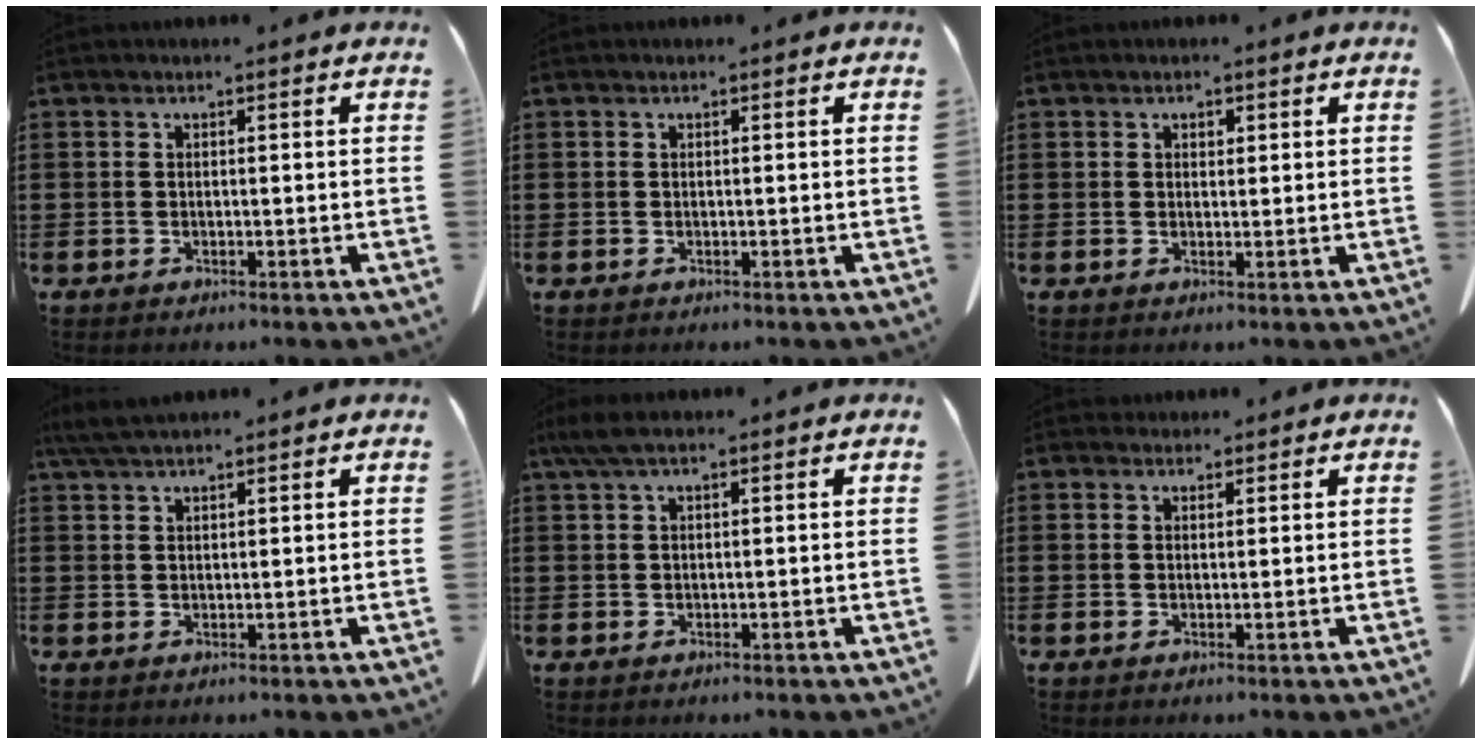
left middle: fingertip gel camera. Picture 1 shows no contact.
{"total": 0.0}
{"total": 1.1, "force": [0.8, 0.7, 0.4], "torque": [-0.001, -0.001, 0.013]}
{"total": 3.7, "force": [2.9, 0.6, 2.1], "torque": [-0.049, 0.000, 0.056]}
{"total": 2.8, "force": [1.5, 0.6, 2.2], "torque": [-0.046, 0.003, 0.028]}
{"total": 1.5, "force": [1.3, 0.8, 0.1], "torque": [0.003, 0.000, 0.025]}